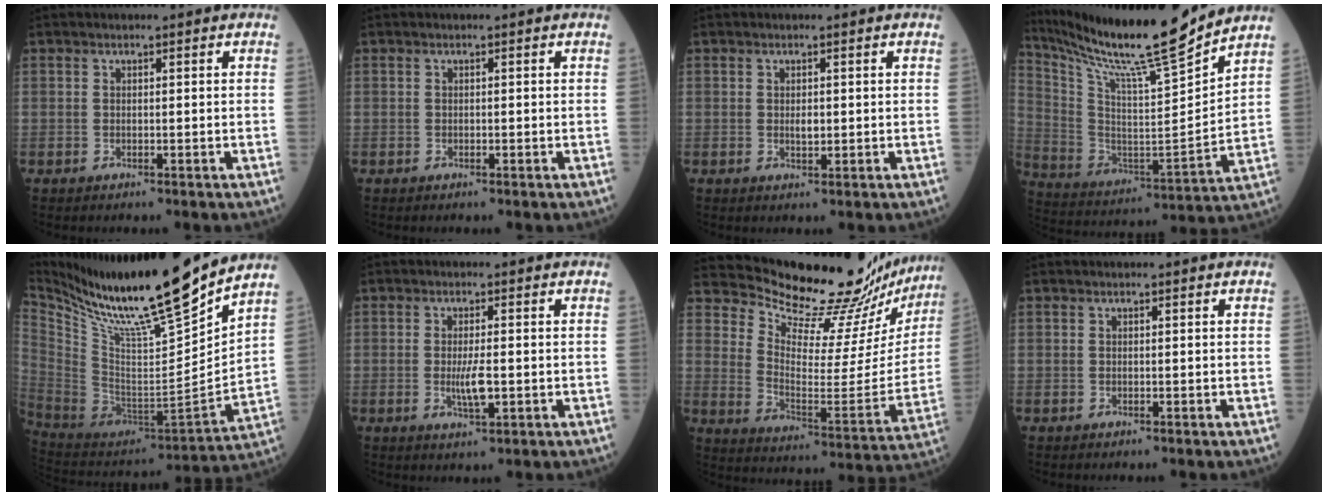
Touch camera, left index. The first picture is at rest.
{"total": 0.0}
{"total": 1.3, "force": [0.0, 0.8, 1.1], "torque": [-0.020, -0.004, 0.002]}
{"total": 20.5, "force": [18.1, -1.0, 9.5], "torque": [-0.188, -0.043, 0.309]}
{"total": 23.9, "force": [19.7, 0.1, 13.5], "torque": [-0.244, -0.045, 0.344]}
{"total": 3.7, "force": [-0.7, 0.8, 3.5], "torque": [-0.073, -0.007, -0.011]}
{"total": 23.1, "force": [22.0, 3.8, 6.0], "torque": [-0.105, -0.102, 0.287]}
{"total": 0.0}